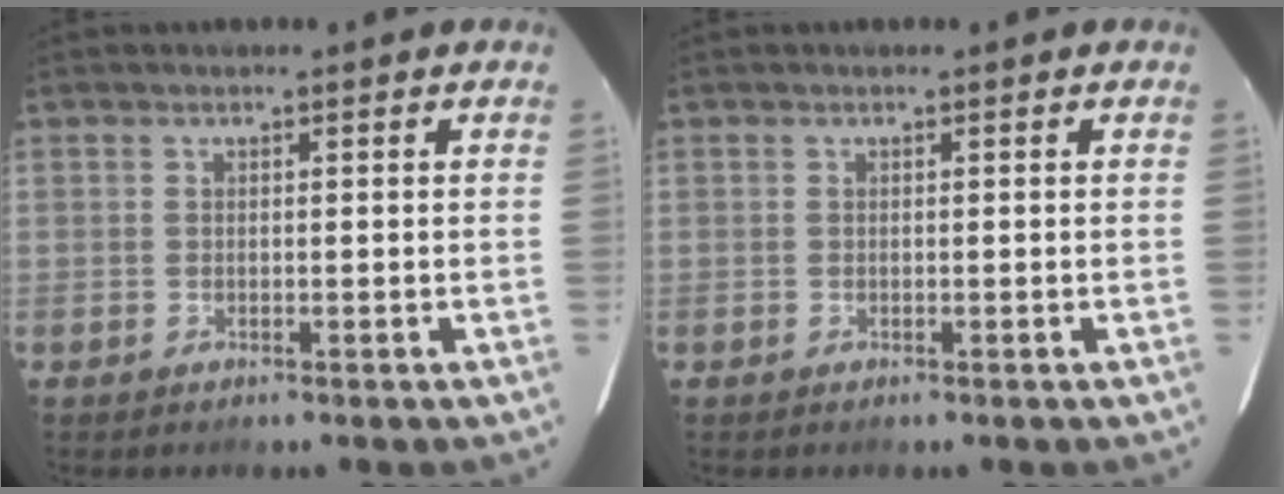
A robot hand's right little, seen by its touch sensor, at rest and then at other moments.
{"total": 0.0}